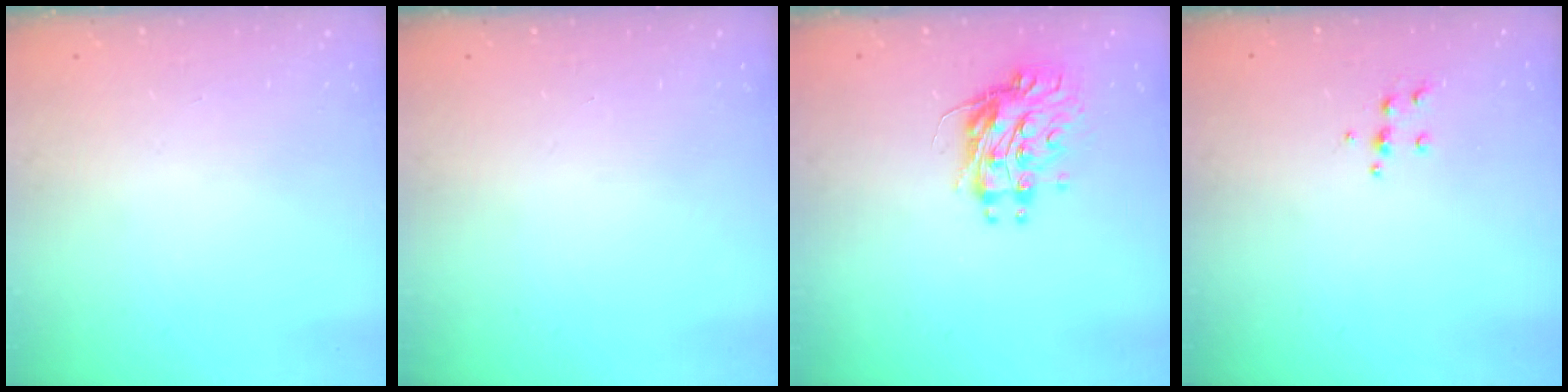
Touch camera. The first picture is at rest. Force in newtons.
{"total": 0.0}
{"total": 10.7, "press": 10.6, "slide": 0.7}
{"total": 5.2, "press": 5.2, "slide": 0.5}